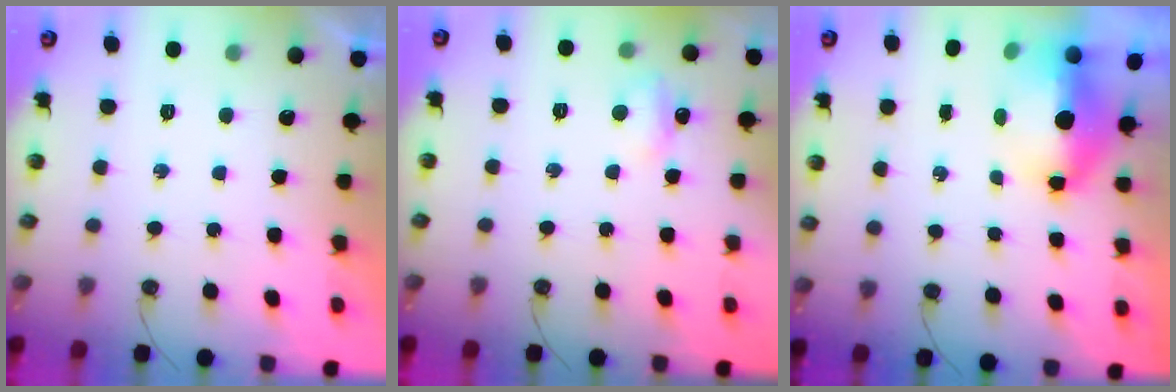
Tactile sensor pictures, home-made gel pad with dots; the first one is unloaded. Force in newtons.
{"total": 6.0, "press": 5.9, "slide": 1.1}
{"total": 11.4, "press": 8.2, "slide": 7.9}